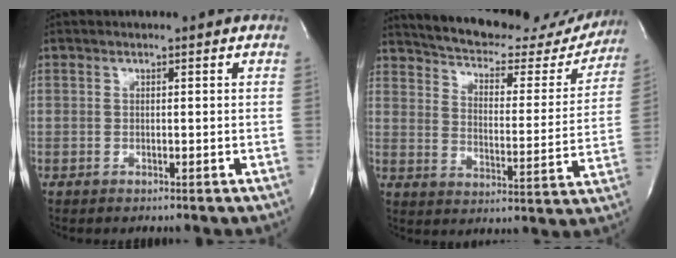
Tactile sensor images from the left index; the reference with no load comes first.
{"total": 24.0, "force": [21.5, 6.8, 8.1], "torque": [-0.132, -0.030, 0.274]}